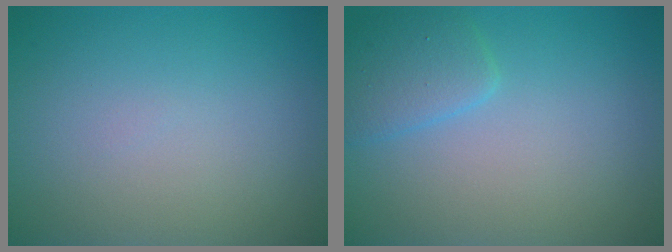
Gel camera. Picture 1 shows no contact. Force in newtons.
{"total": 2.3, "press": 2.3, "slide": 0.1}